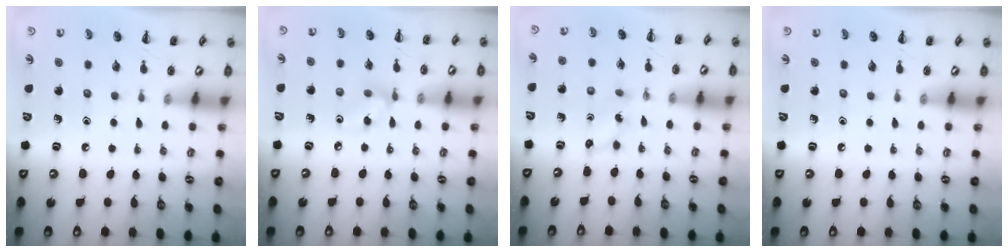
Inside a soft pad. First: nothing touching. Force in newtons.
{"total": 4.3, "press": 4.3, "slide": 0.7}
{"total": 3.6, "press": 3.4, "slide": 1.1}
{"total": 0.0}